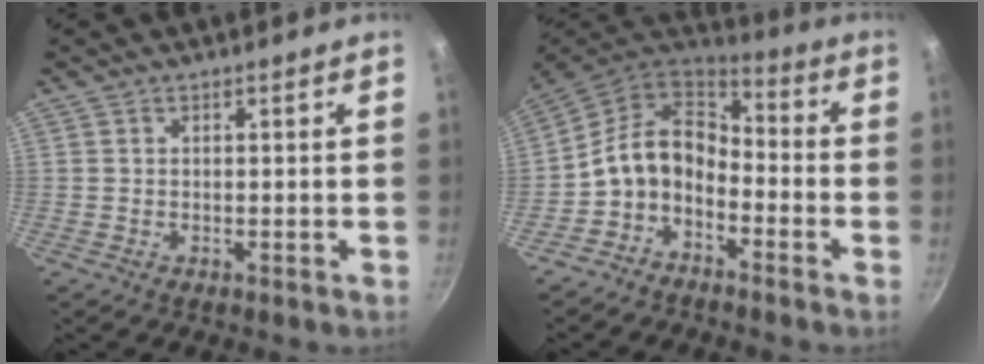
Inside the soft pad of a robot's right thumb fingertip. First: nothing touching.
{"total": 11.0, "force": [-4.5, 7.9, 6.3], "torque": [-0.091, 0.082, -0.096]}